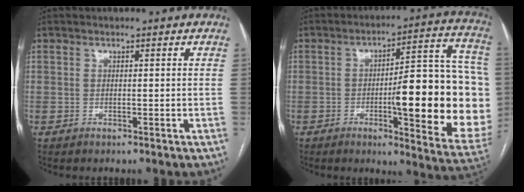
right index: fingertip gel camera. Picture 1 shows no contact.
{"total": 23.3, "force": [-2.8, 4.7, 22.6], "torque": [-0.221, 0.026, -0.025]}